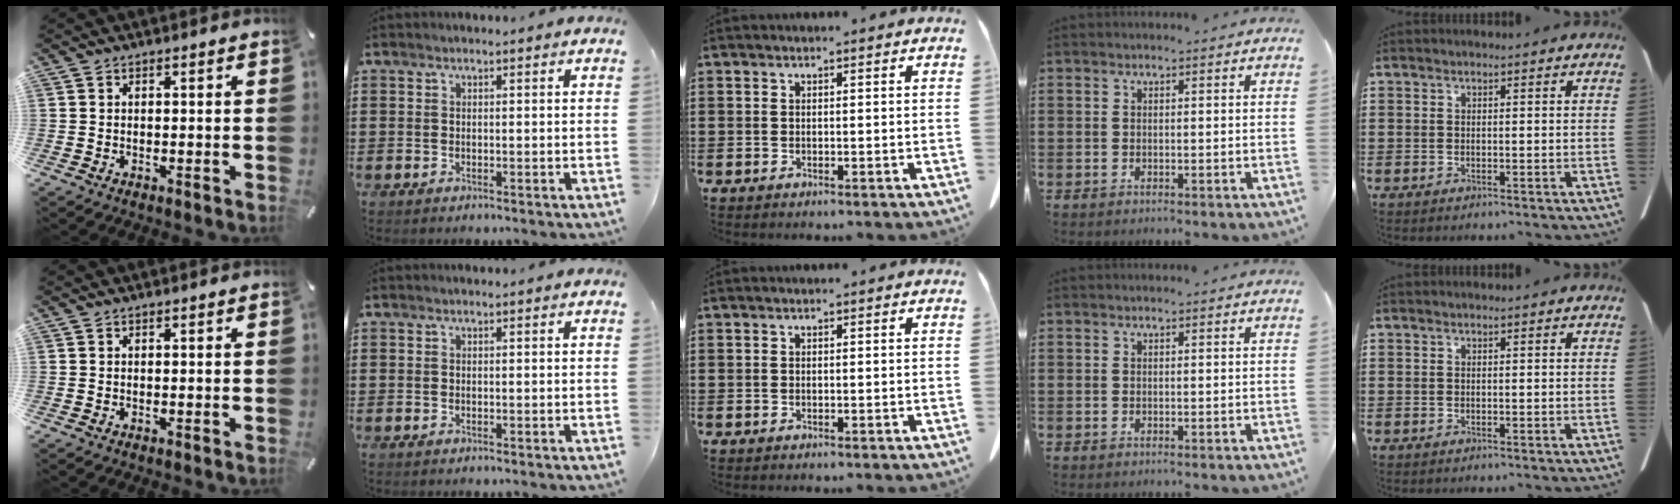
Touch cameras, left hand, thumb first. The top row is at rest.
{}